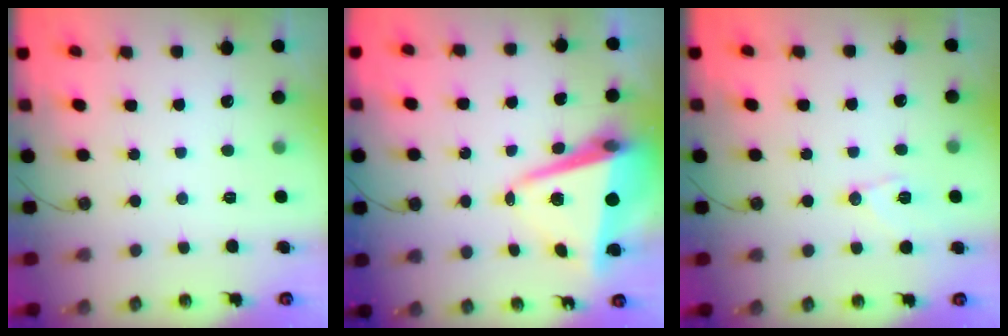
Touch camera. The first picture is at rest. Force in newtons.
{"total": 10.8, "press": 10.7, "slide": 1.6}
{"total": 8.1, "press": 8.0, "slide": 0.9}